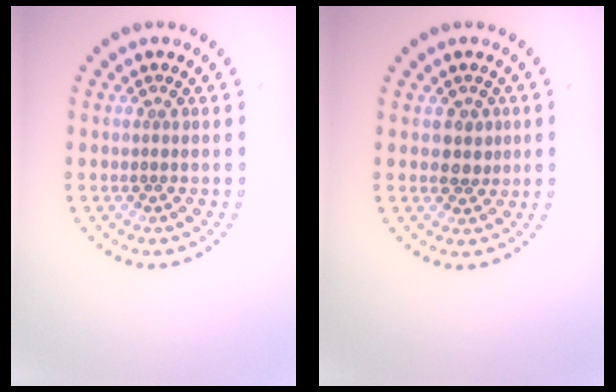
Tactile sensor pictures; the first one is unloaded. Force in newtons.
{"total": 2.0, "press": 1.8, "slide": 0.8}